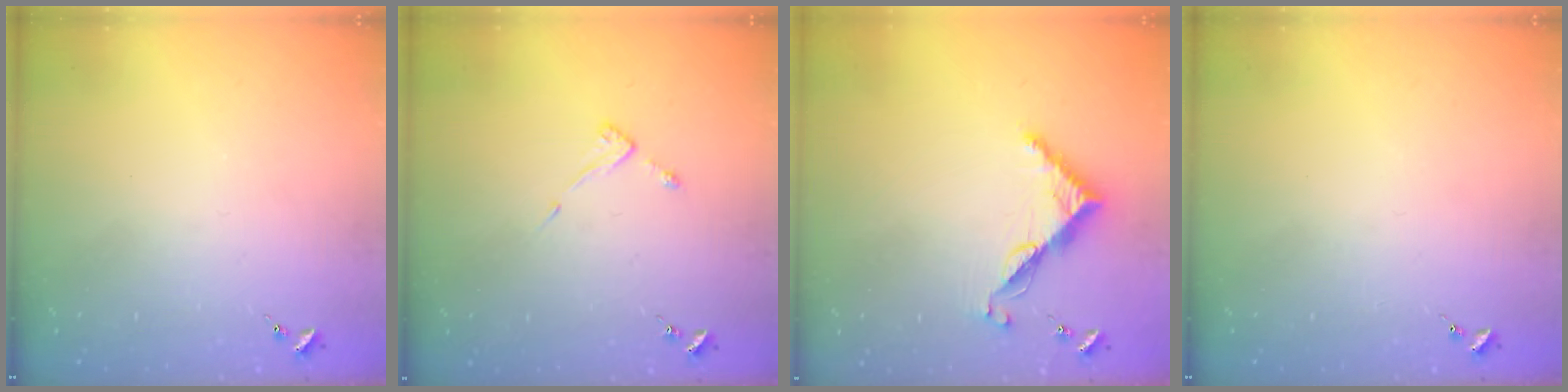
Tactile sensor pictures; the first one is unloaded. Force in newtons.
{"total": 3.8, "press": 3.7, "slide": 0.4}
{"total": 7.6, "press": 7.5, "slide": 0.6}
{"total": 0.0}